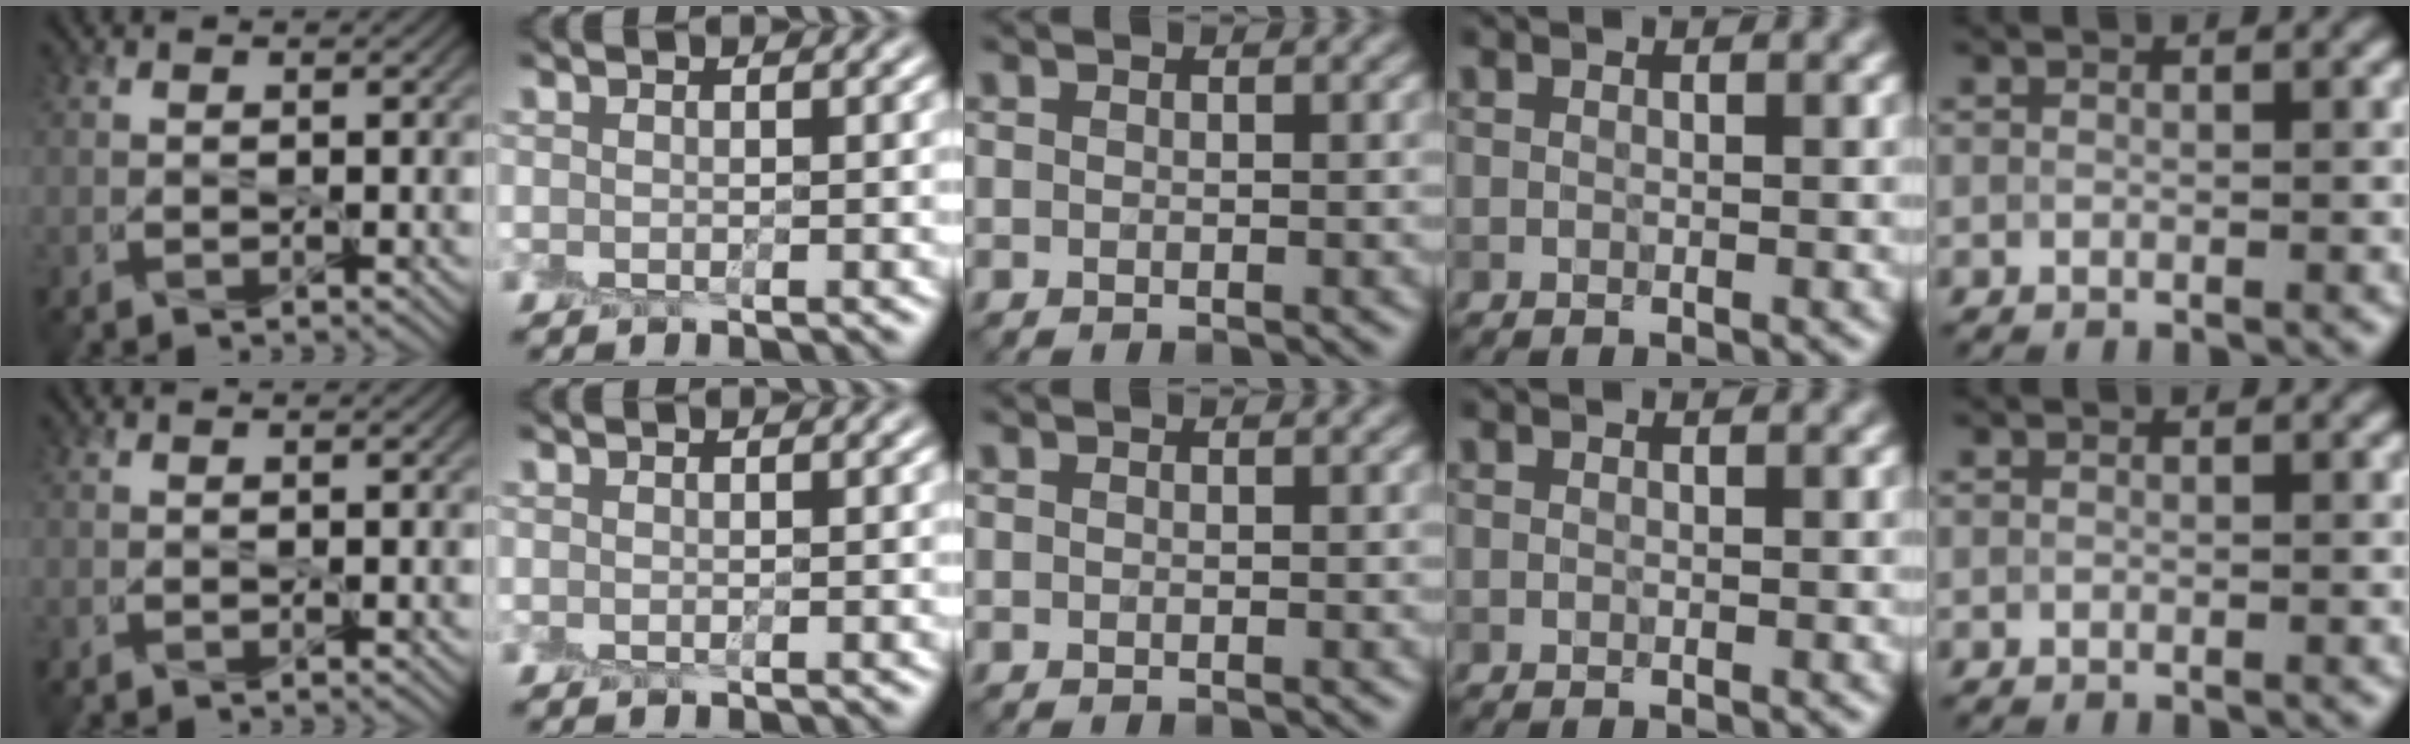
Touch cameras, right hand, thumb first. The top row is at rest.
{}